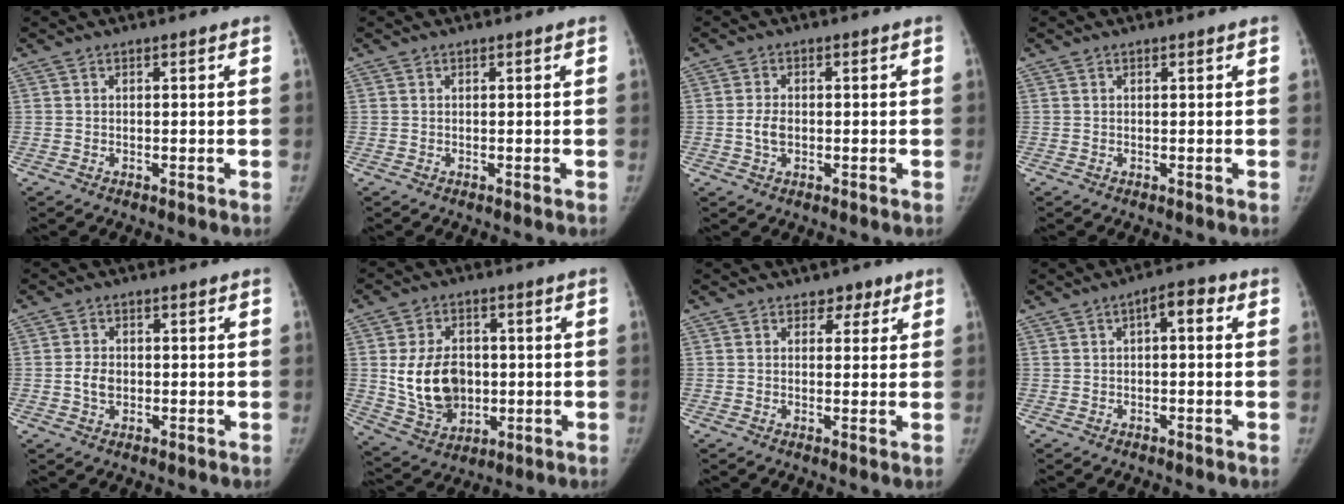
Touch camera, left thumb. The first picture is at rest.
{"total": 0.0}
{"total": 3.2, "force": [-0.4, 2.1, 2.3], "torque": [-0.044, 0.005, -0.008]}
{"total": 0.0}
{"total": 3.3, "force": [-0.4, 2.5, 2.1], "torque": [-0.034, 0.005, -0.008]}
{"total": 13.2, "force": [0.0, 9.8, 8.8], "torque": [-0.122, -0.005, 0.015]}
{"total": 2.9, "force": [1.7, 2.1, 0.9], "torque": [0.016, -0.006, 0.018]}
{"total": 4.3, "force": [0.8, 1.9, 3.7], "torque": [-0.041, 0.022, 0.002]}